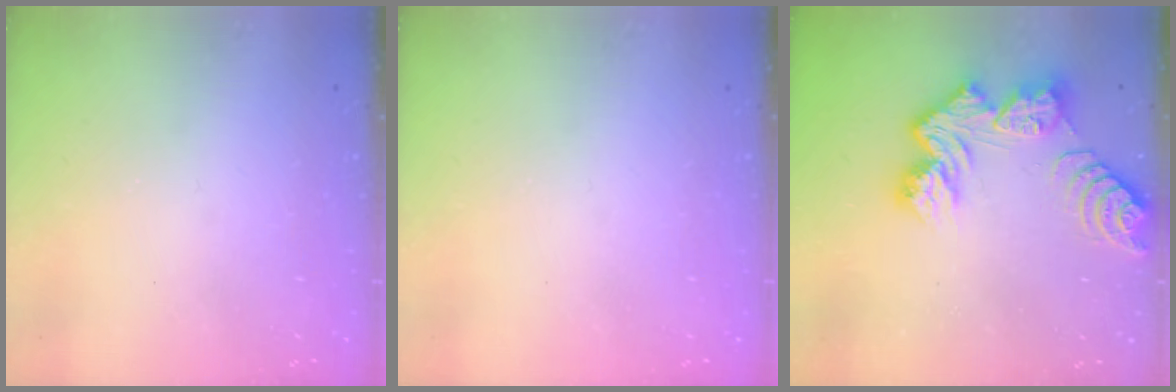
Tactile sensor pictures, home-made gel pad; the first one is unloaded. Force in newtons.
{"total": 0.0}
{"total": 10.8, "press": 10.7, "slide": 1.1}